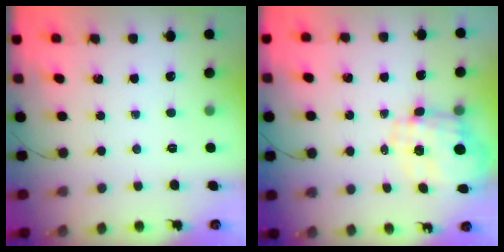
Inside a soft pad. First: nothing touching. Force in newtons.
{"total": 3.4, "press": 3.1, "slide": 1.4}